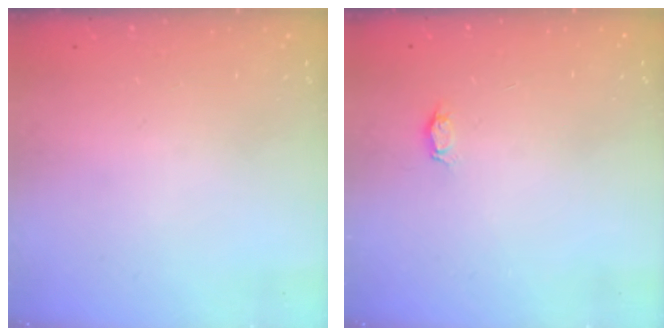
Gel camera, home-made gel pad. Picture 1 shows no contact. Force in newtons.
{"total": 3.0, "press": 2.9, "slide": 0.3}